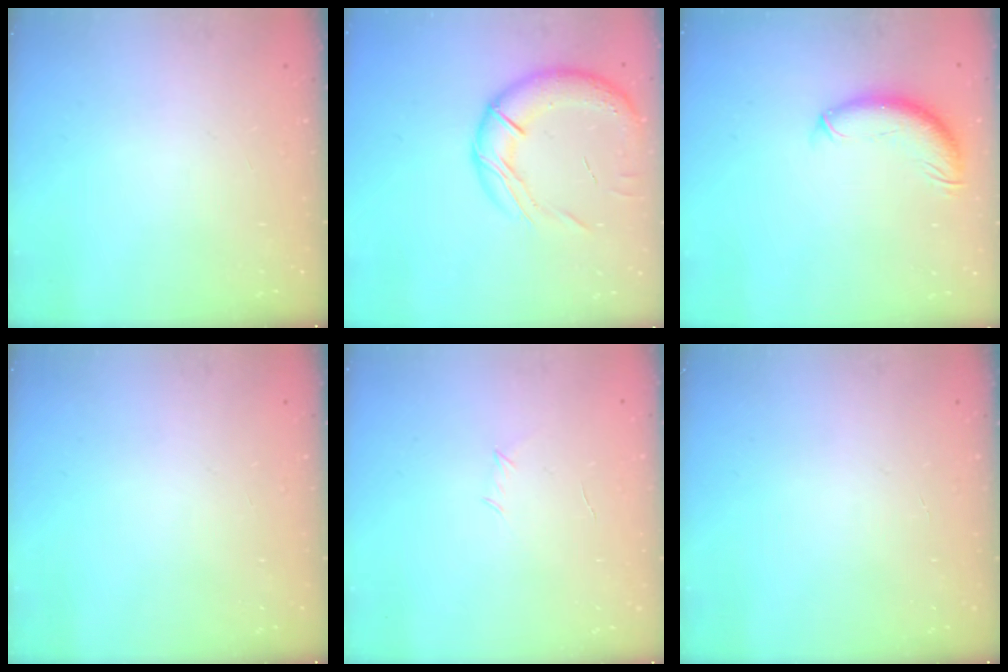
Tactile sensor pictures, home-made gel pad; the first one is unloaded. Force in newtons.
{"total": 19.8, "press": 19.6, "slide": 3.2}
{"total": 10.5, "press": 10.3, "slide": 2.0}
{"total": 0.0}
{"total": 3.7, "press": 3.5, "slide": 0.9}
{"total": 0.0}